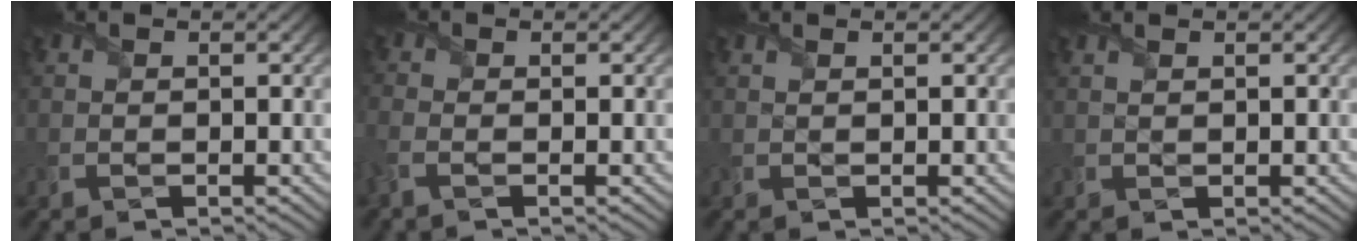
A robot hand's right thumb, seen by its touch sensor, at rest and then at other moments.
{"total": 2.2, "force": [-0.8, 1.1, 1.8], "torque": [-0.056, 0.001, -0.024]}
{"total": 0.5, "force": [0.4, -0.3, 0.2], "torque": [-0.006, 0.001, 0.011]}
{"total": 0.8, "force": [0.7, -0.1, 0.3], "torque": [-0.010, 0.001, 0.016]}